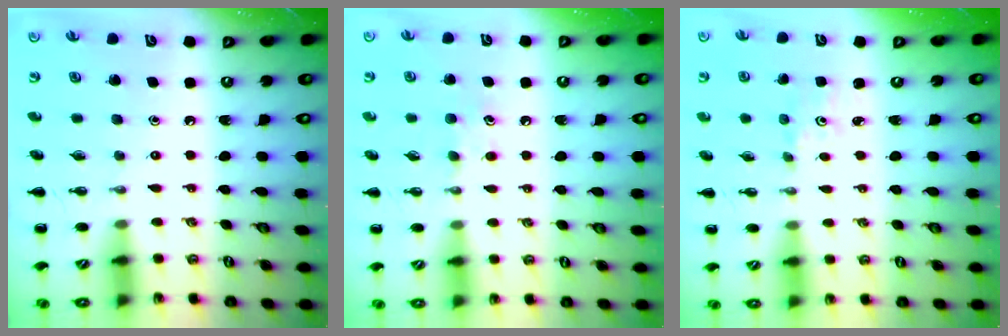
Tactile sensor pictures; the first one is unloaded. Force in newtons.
{"total": 4.6, "press": 4.4, "slide": 1.5}
{"total": 0.9, "press": 0.9, "slide": 0.3}